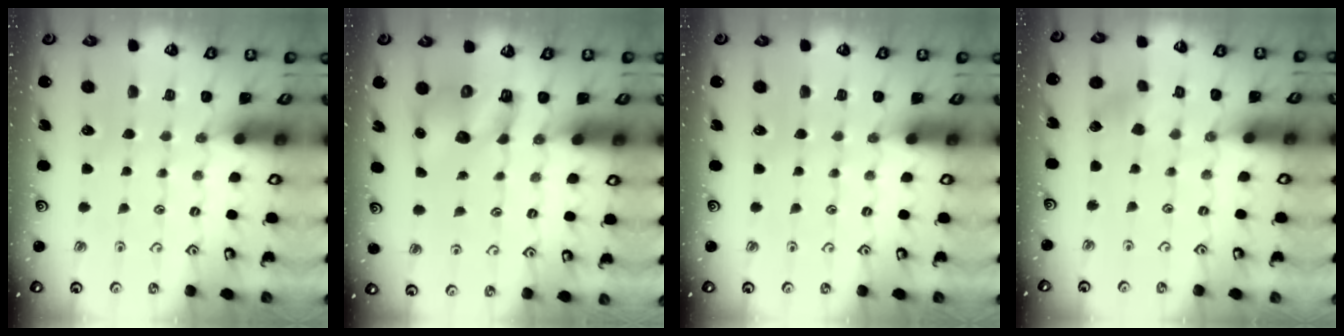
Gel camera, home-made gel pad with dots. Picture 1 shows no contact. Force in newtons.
{"total": 6.8, "press": 6.8, "slide": 0.6}
{"total": 0.0}
{"total": 3.1, "press": 3.0, "slide": 0.4}